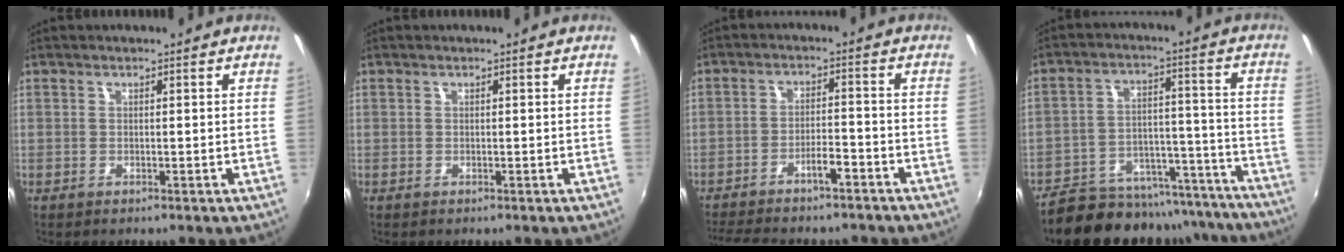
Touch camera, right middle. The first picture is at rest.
{"total": 0.0}
{"total": 8.2, "force": [-7.0, 1.5, 4.1], "torque": [-0.084, 0.006, -0.108]}
{"total": 22.4, "force": [-19.7, 7.5, 7.6], "torque": [-0.140, 0.026, -0.250]}